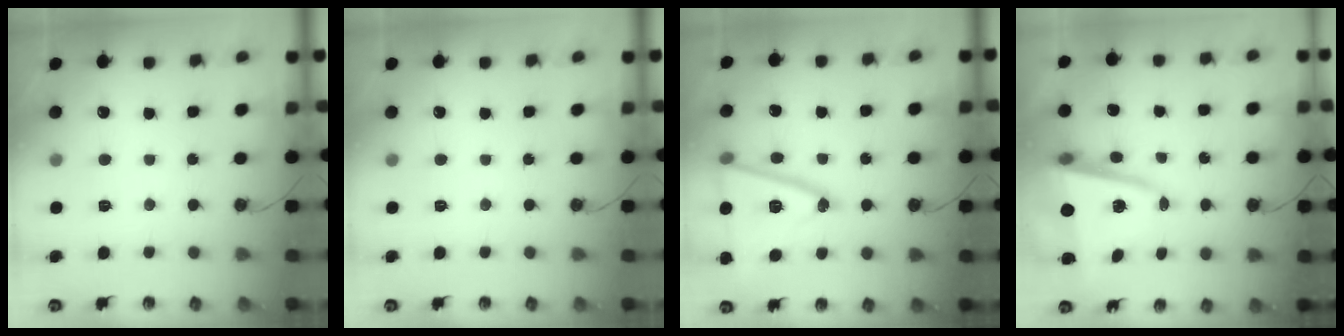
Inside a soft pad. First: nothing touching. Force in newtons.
{"total": 0.0}
{"total": 19.7, "press": 19.4, "slide": 3.4}
{"total": 9.8, "press": 9.7, "slide": 1.4}